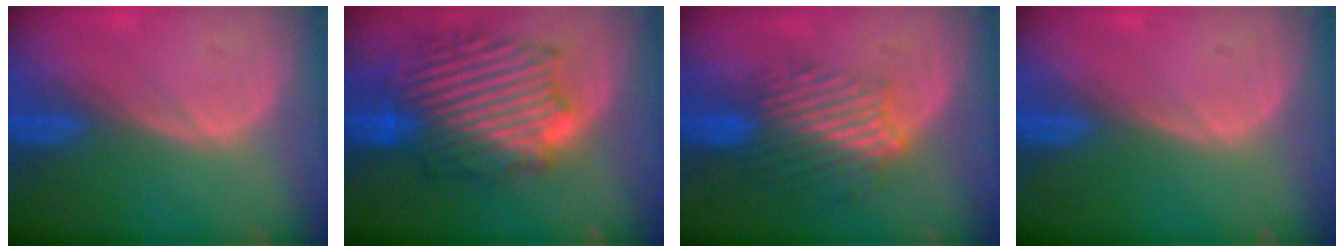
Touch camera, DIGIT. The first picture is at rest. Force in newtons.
{"total": 12.7, "press": 12.6, "slide": 1.1}
{"total": 9.5, "press": 8.0, "slide": 5.1}
{"total": 0.0}